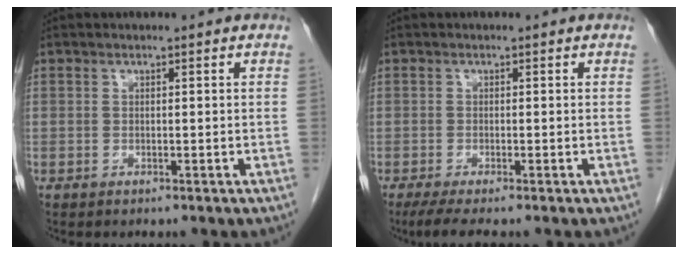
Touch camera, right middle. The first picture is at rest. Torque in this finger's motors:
{"motor_torque": [0.42, -0.25, 0.05, 0.01]}